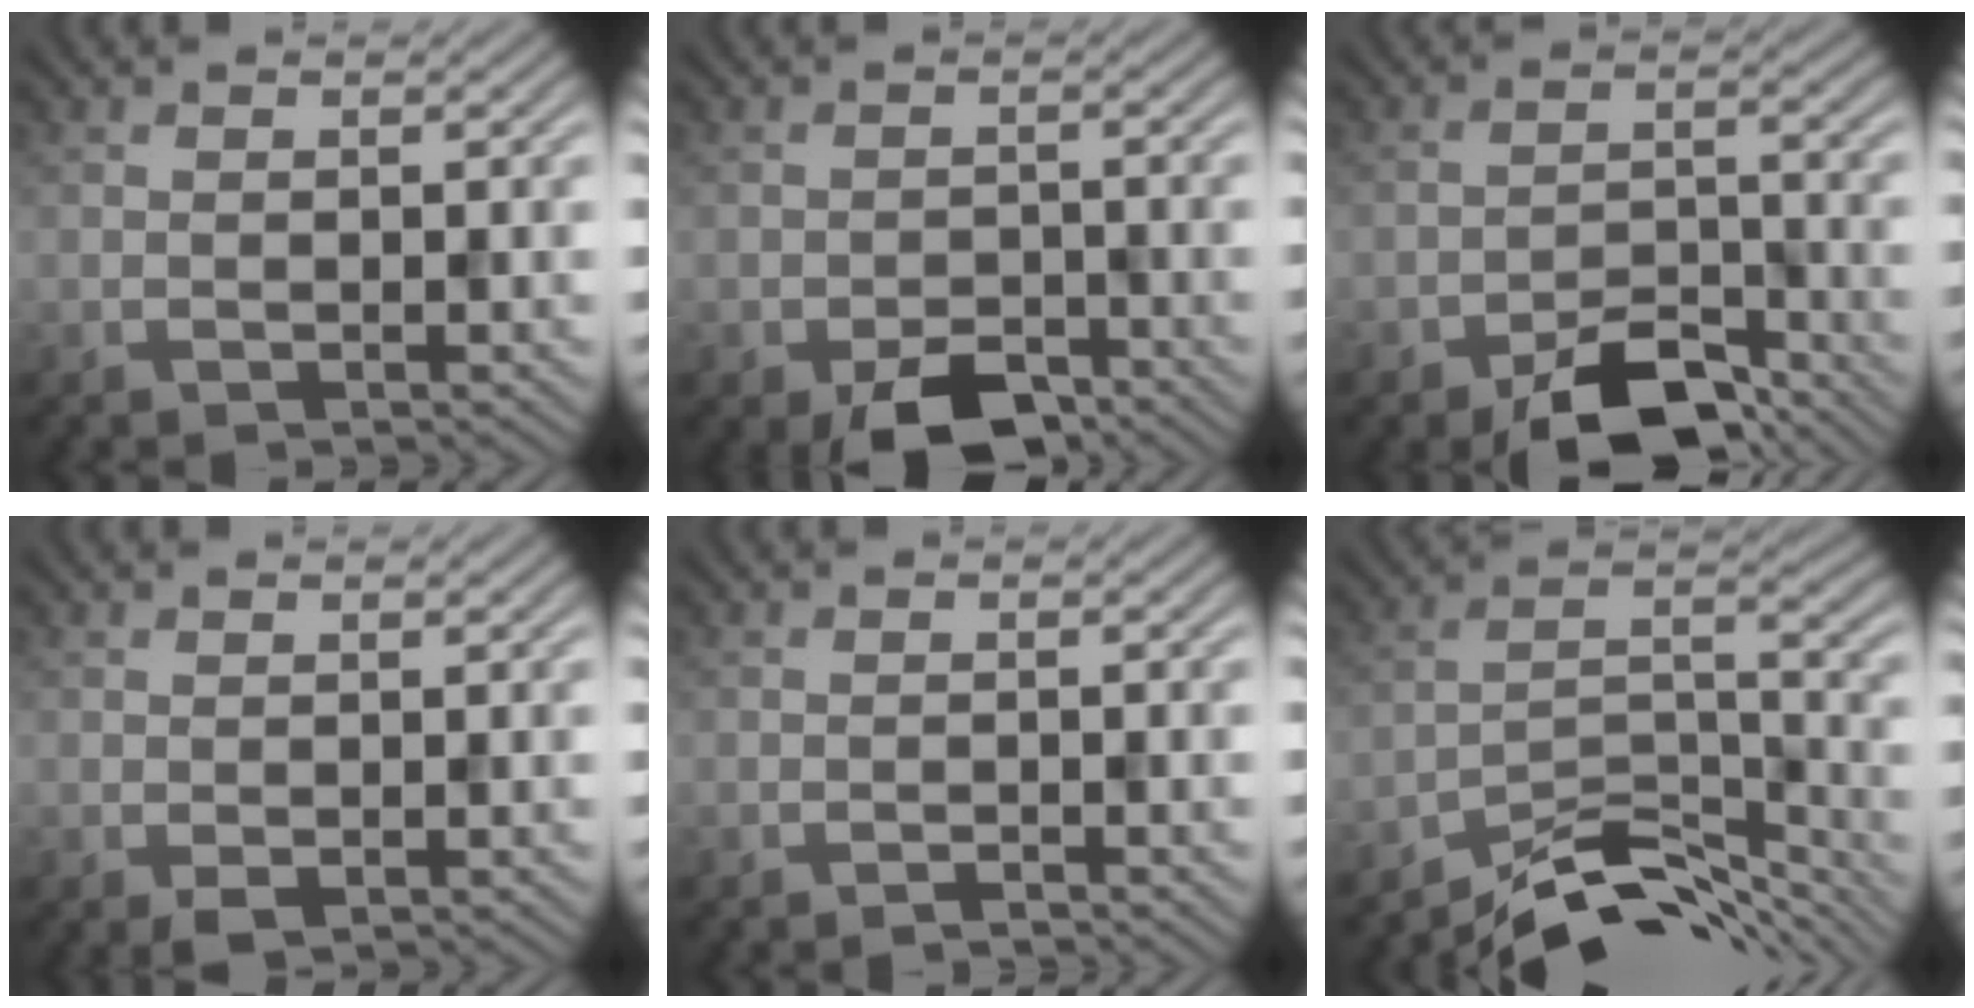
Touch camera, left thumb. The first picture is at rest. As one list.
[{"total": 4.5, "force": [-3.3, 2.2, 2.2], "torque": [-0.030, -0.003, -0.058]}, {"total": 6.9, "force": [-5.4, 2.6, 3.4], "torque": [-0.051, 0.003, -0.097]}, {"total": 0.8, "force": [-0.3, 0.5, 0.6], "torque": [-0.010, -0.004, -0.004]}, {"total": 0.7, "force": [-0.7, 0.0, 0.1], "torque": [0.001, 0.004, -0.015]}, {"total": 10.1, "force": [-8.7, 2.6, 4.4], "torque": [-0.068, 0.001, -0.158]}]